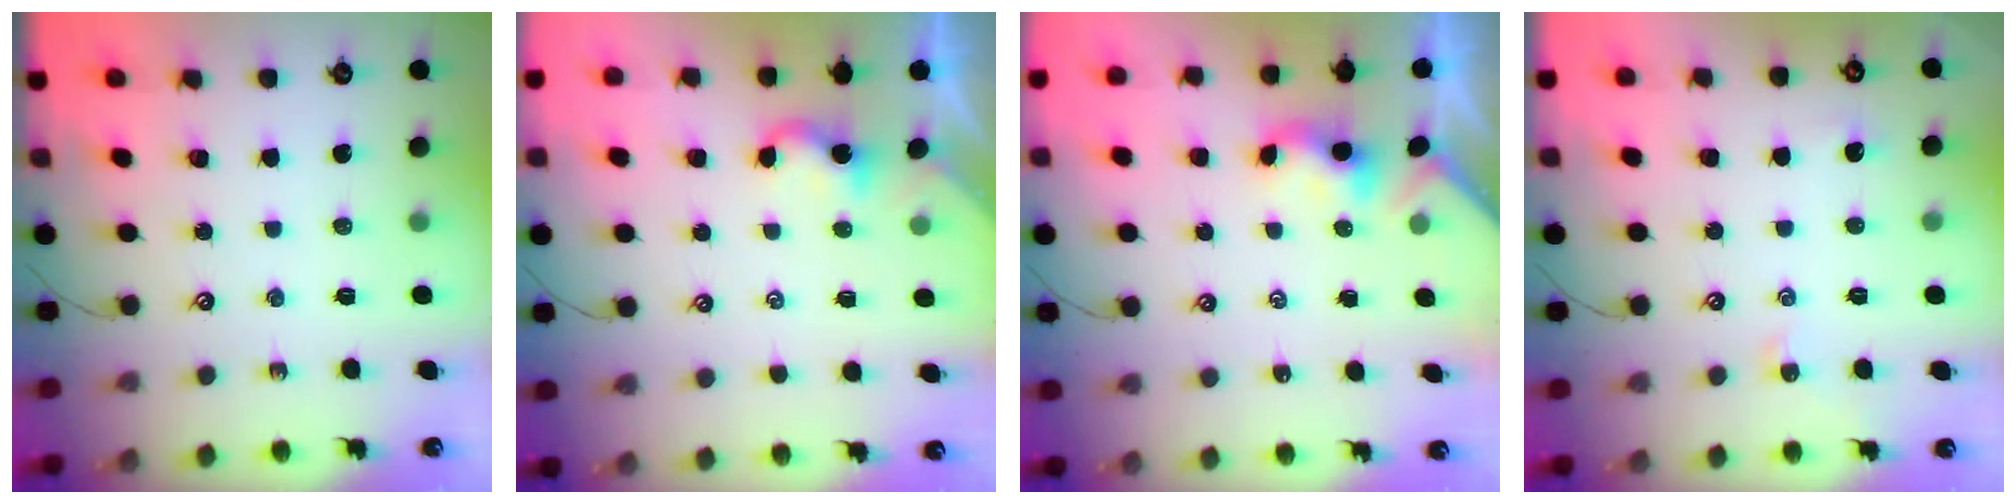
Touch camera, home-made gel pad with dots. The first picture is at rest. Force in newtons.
{"total": 2.7, "press": 2.7, "slide": 0.2}
{"total": 0.9, "press": 0.8, "slide": 0.4}
{"total": 0.6, "press": 0.4, "slide": 0.4}